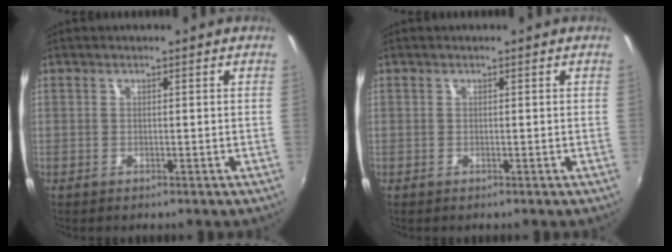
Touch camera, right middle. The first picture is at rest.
{"total": 0.0}